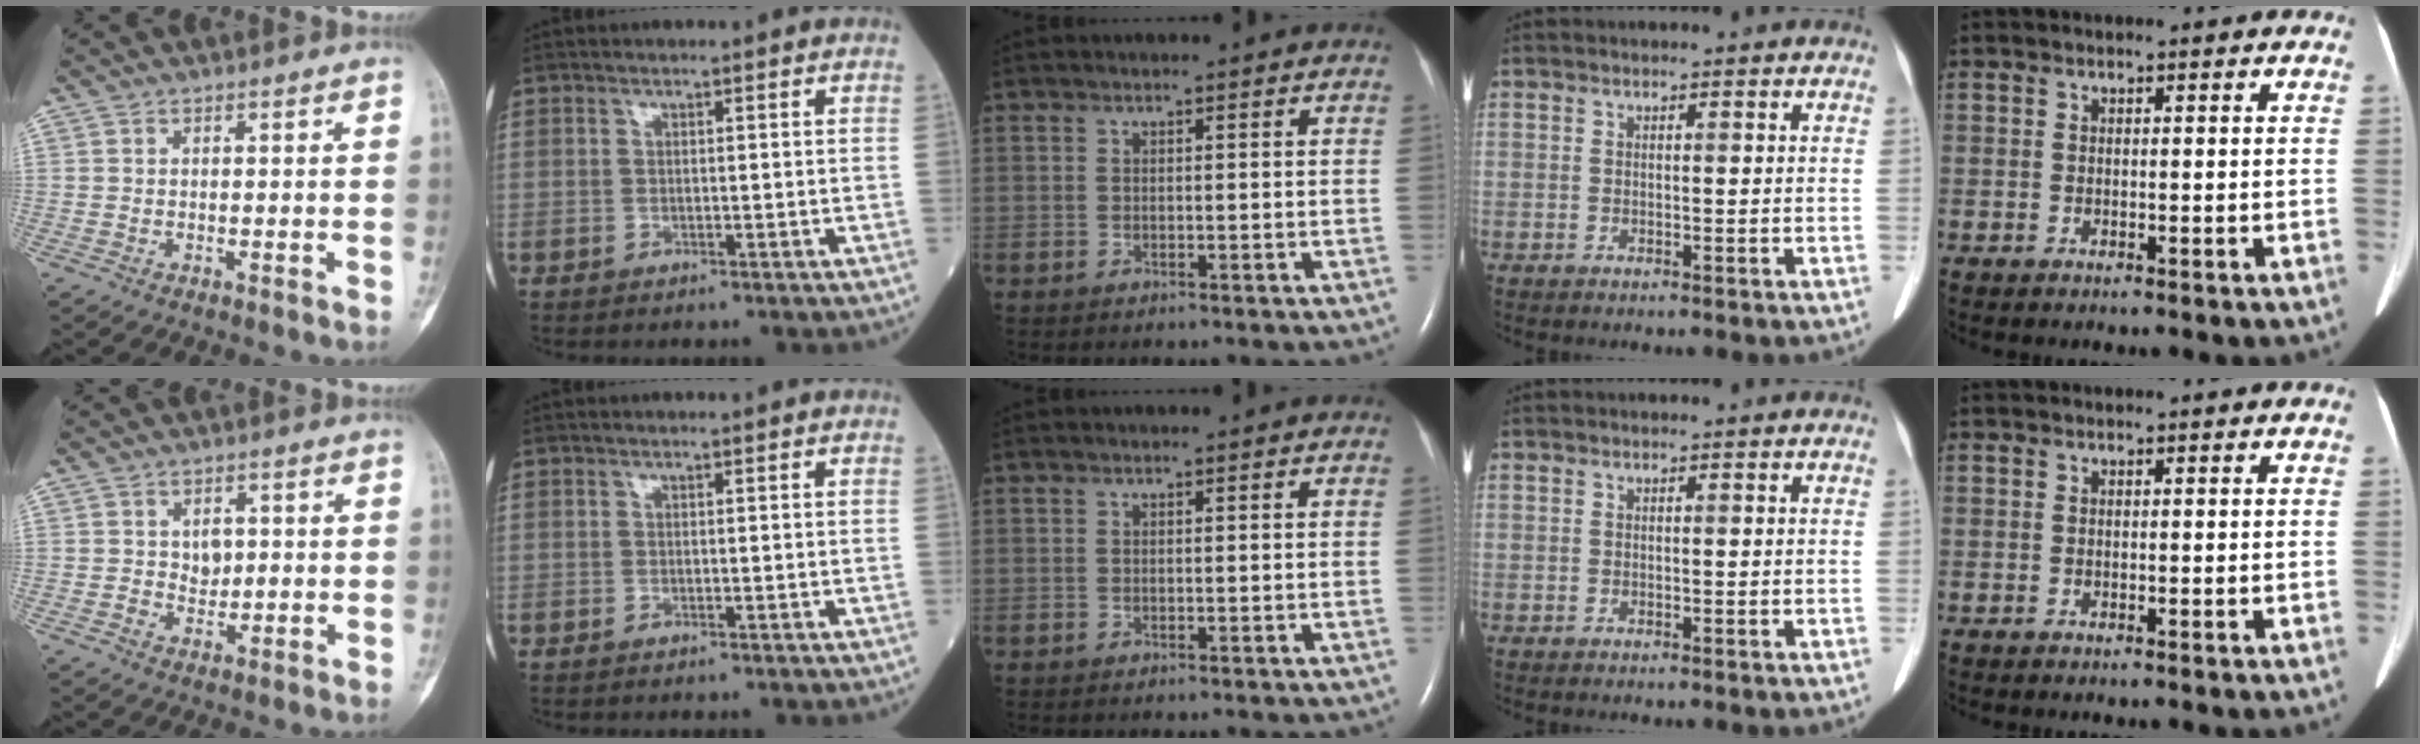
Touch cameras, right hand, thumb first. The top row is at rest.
{"thumb": {"total": 3.6, "force": [0.3, 2.8, 2.2], "torque": [-0.005, 0.002, 0.005]}}